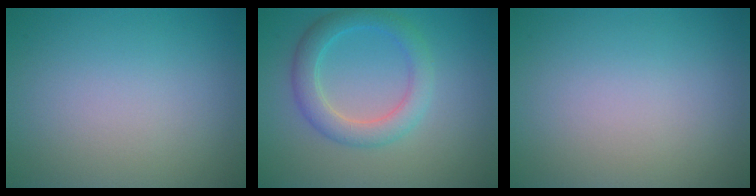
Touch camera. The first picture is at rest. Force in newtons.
{"total": 3.6, "press": 3.6, "slide": 0.1}
{"total": 0.0}